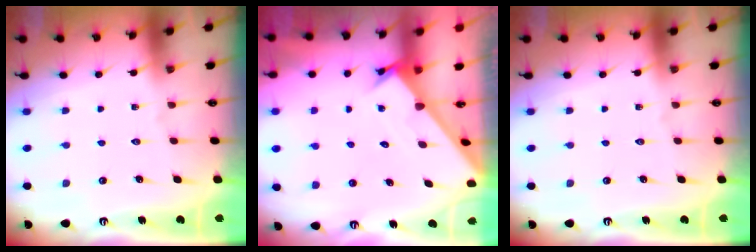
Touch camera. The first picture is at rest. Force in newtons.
{"total": 1.7, "press": 1.7, "slide": 0.1}
{"total": 0.0}